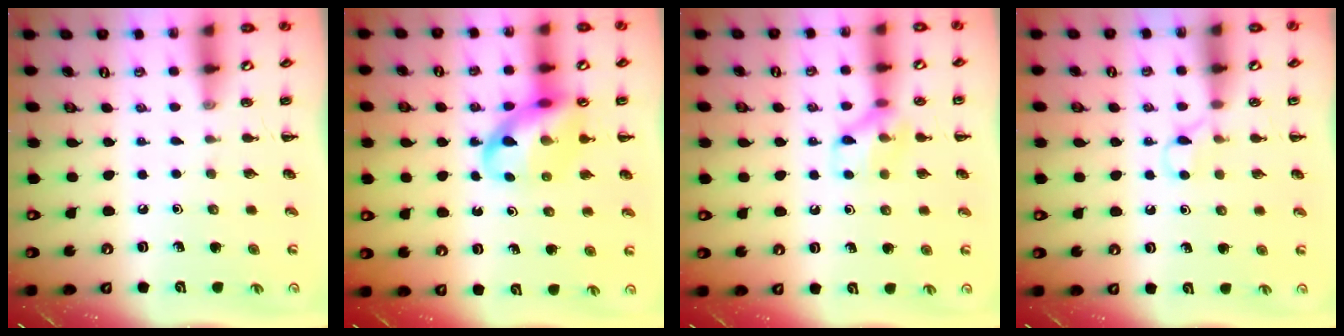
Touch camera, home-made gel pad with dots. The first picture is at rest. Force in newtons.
{"total": 13.8, "press": 13.3, "slide": 3.6}
{"total": 9.5, "press": 9.4, "slide": 0.7}
{"total": 4.5, "press": 4.2, "slide": 1.5}